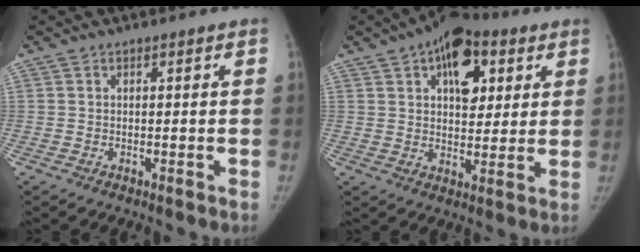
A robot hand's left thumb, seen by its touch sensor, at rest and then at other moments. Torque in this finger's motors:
{"motor_torque": [0.40, 0.26, 1.15, -0.49, 0.19]}